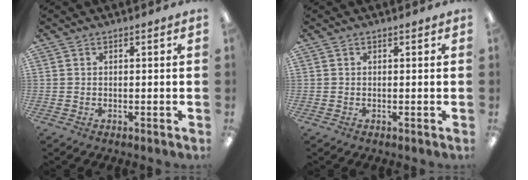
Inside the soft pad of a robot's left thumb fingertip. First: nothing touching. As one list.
[{"total": 0.0}]